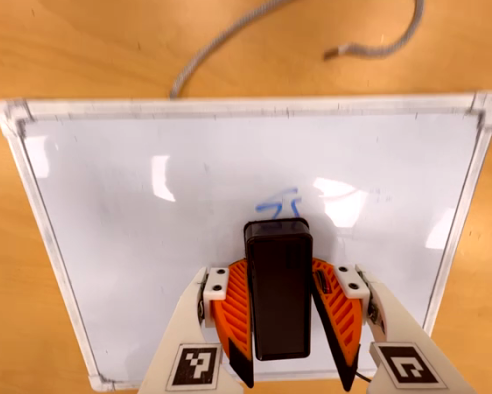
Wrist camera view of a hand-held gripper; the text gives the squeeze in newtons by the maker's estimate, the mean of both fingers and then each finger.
{"total": 6.0, "left": 7.0, "right": 5.1}